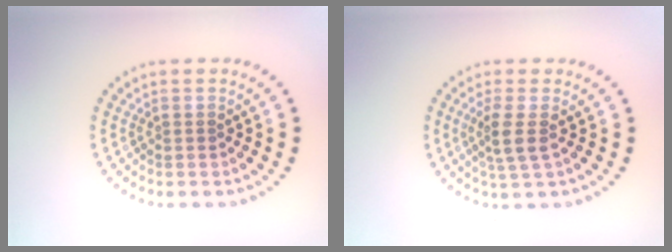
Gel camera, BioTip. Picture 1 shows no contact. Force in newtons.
{"total": 2.4, "press": 1.9, "slide": 1.5}